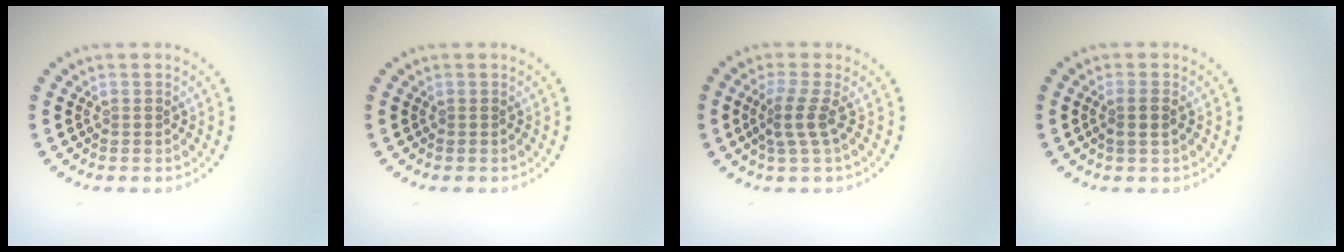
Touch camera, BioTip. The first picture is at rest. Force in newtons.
{"total": 0.0}
{"total": 2.5, "press": 1.8, "slide": 1.7}
{"total": 1.5, "press": 1.3, "slide": 0.6}